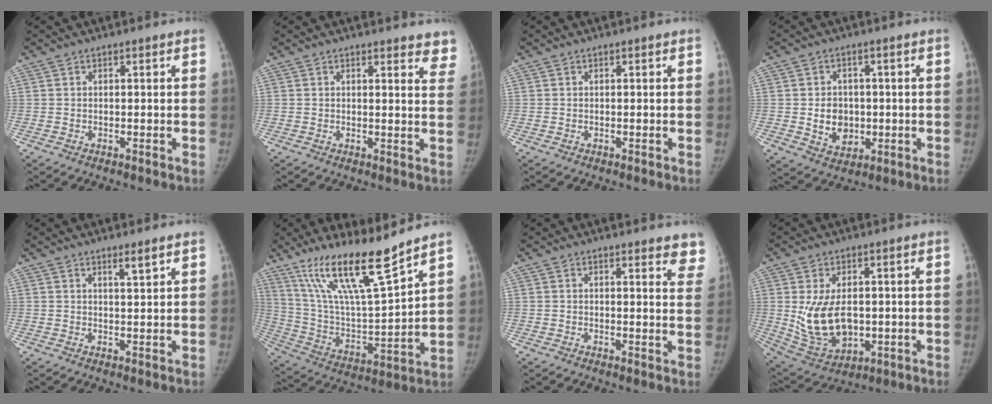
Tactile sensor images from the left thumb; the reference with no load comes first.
{"total": 6.9, "force": [6.3, 2.0, 1.9], "torque": [0.021, -0.031, 0.044]}
{"total": 0.0}
{"total": 7.2, "force": [-0.4, 5.9, 4.0], "torque": [-0.035, 0.001, 0.004]}
{"total": 2.6, "force": [1.8, 0.1, 1.8], "torque": [-0.029, -0.017, 0.032]}
{"total": 19.1, "force": [13.9, 2.3, 12.8], "torque": [-0.206, -0.073, 0.263]}
{"total": 7.5, "force": [6.6, 2.1, 3.0], "torque": [0.004, -0.033, 0.050]}
{"total": 12.6, "force": [0.2, 8.0, 9.7], "torque": [-0.157, -0.011, 0.028]}